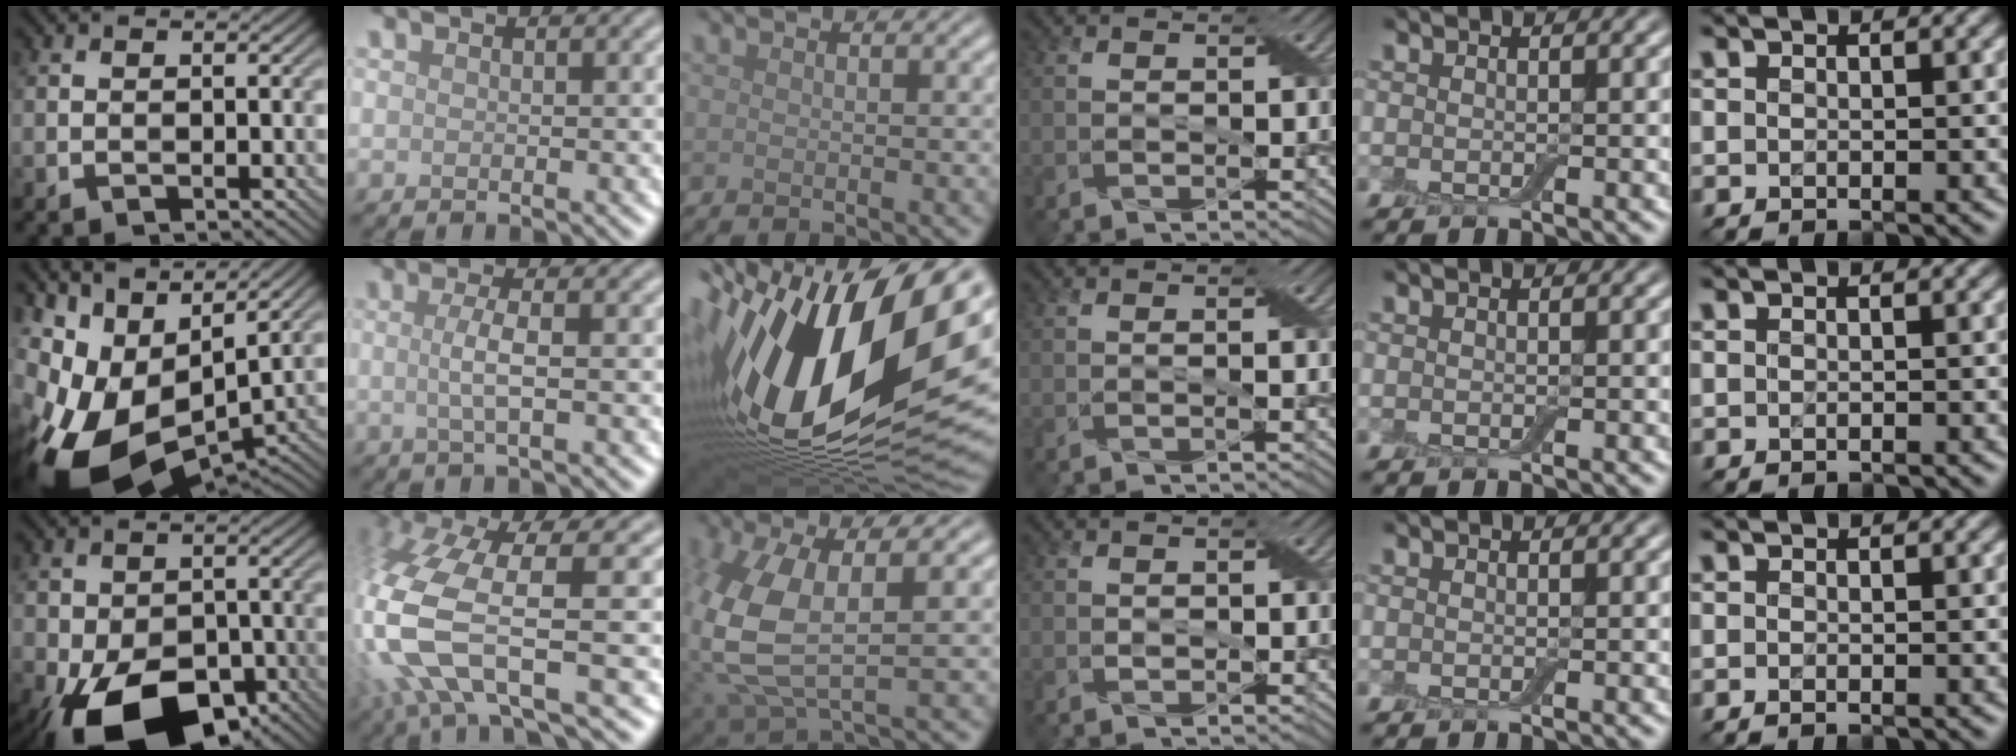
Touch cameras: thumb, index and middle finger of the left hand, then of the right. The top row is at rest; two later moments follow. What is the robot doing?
{"motion": "extract", "object": "airpods case & airpods"}